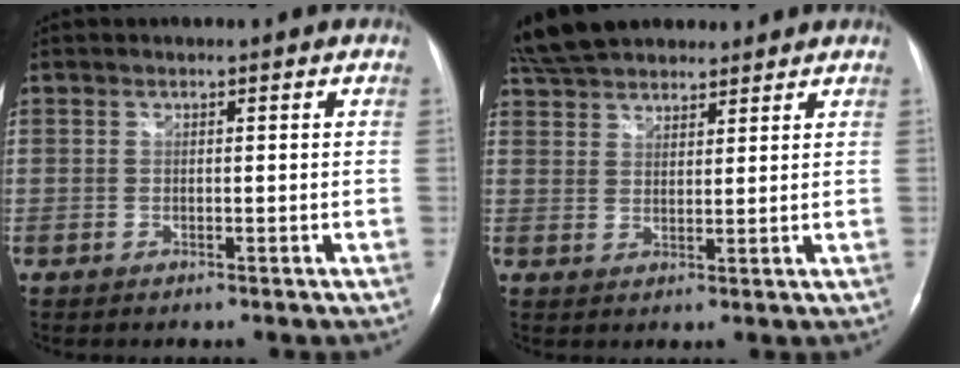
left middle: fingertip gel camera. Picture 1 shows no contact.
{"total": 13.0, "force": [11.3, 4.7, 4.6], "torque": [-0.089, 0.043, 0.195]}